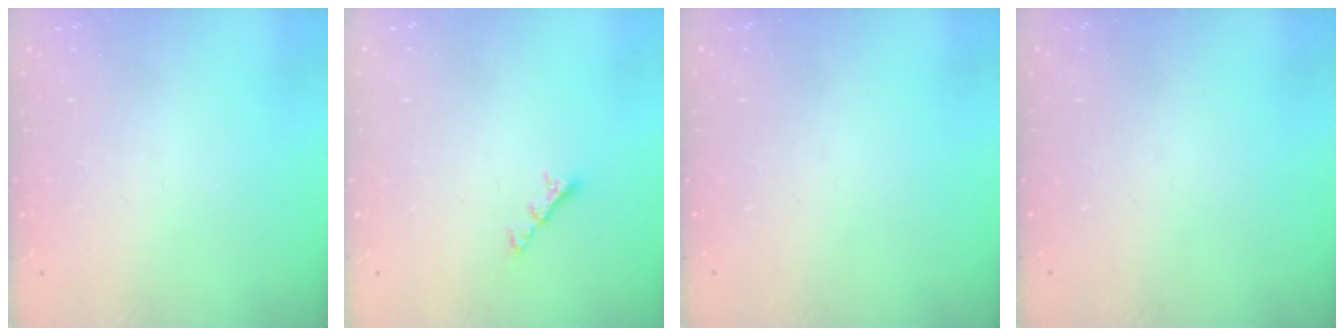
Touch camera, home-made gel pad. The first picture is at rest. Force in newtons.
{"total": 3.6, "press": 3.6, "slide": 0.2}
{"total": 0.0}
{"total": 0.0}